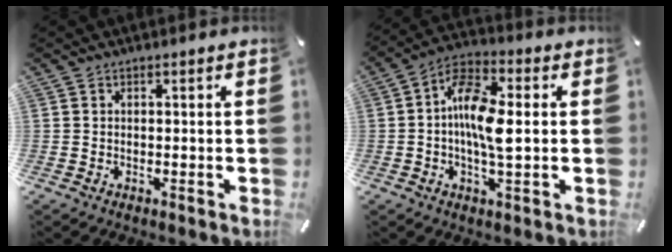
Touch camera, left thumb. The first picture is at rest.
{"total": 11.4, "force": [-0.2, 4.4, 10.5], "torque": [-0.208, 0.004, -0.004]}